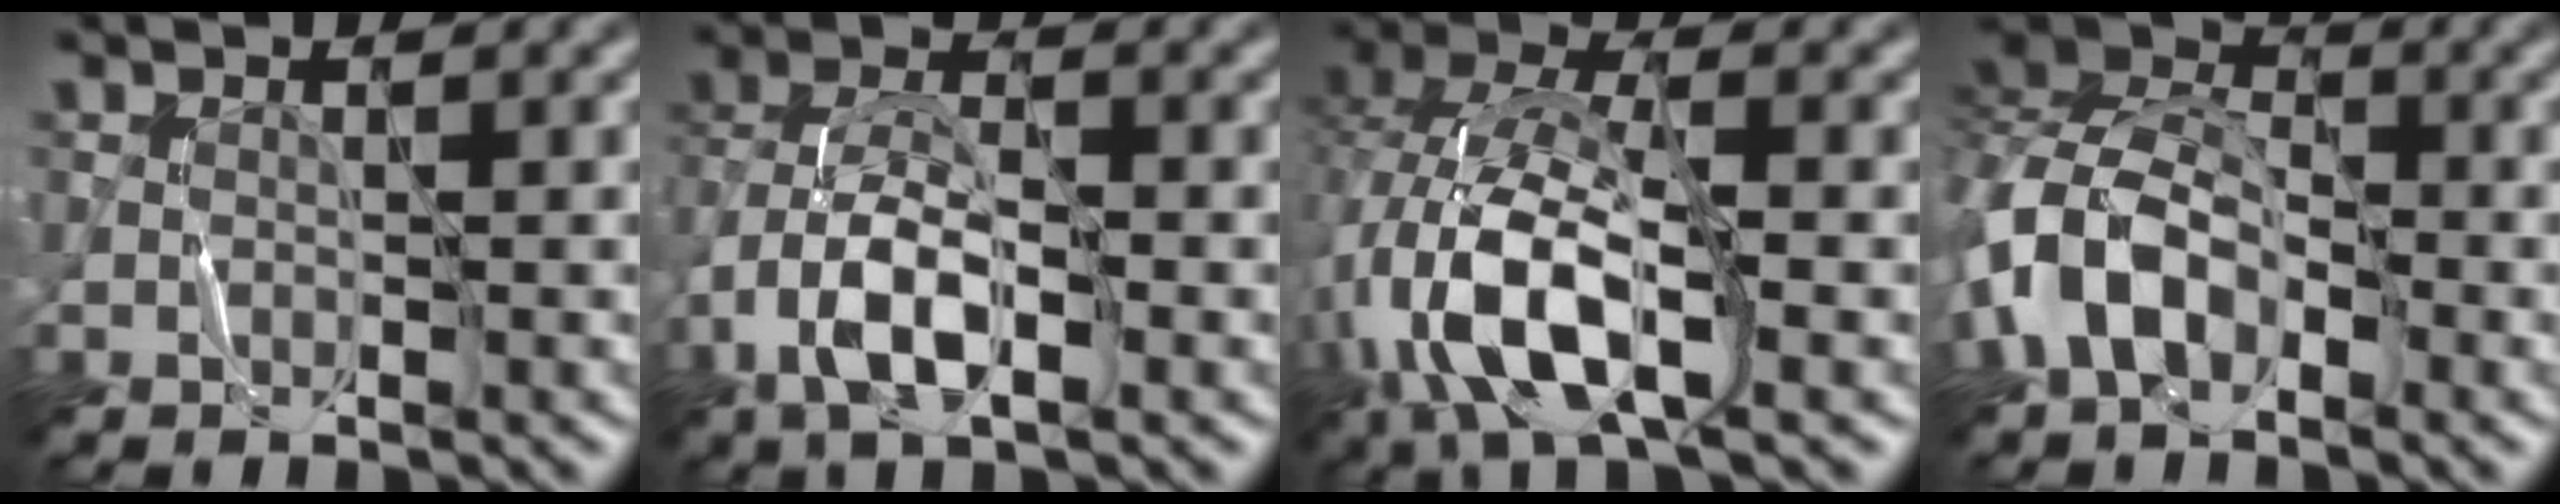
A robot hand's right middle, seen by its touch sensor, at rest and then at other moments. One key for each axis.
{"total": 6.1, "fx": -2.8, "fy": 2.7, "fz": 4.7, "tx": -0.097, "ty": 0.003, "tz": -0.060}
{"total": 10.3, "fx": -3.4, "fy": 4.5, "fz": 8.6, "tx": -0.187, "ty": 0.004, "tz": -0.073}
{"total": 7.7, "fx": -3.2, "fy": 4.9, "fz": 5.0, "tx": -0.116, "ty": 0.007, "tz": -0.080}